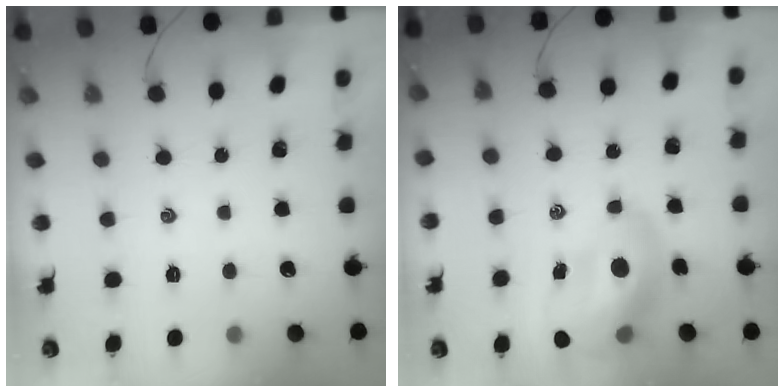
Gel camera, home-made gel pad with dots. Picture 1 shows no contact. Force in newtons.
{"total": 12.7, "press": 12.1, "slide": 3.8}